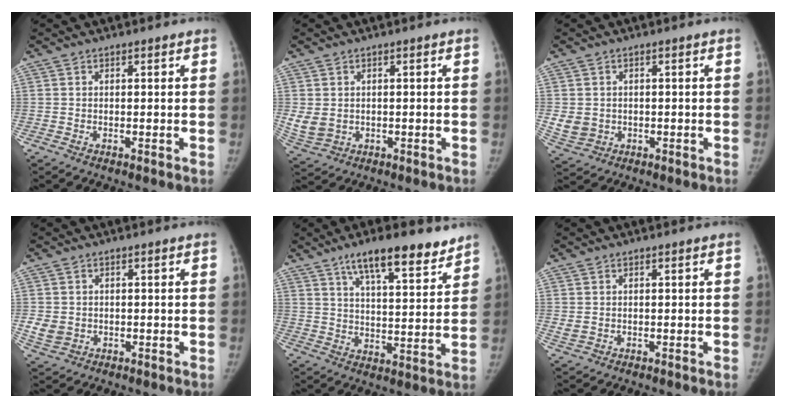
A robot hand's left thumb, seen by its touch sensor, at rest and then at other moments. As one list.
[{"total": 4.3, "force": [0.1, 3.6, 2.4], "torque": [-0.047, -0.007, 0.017]}, {"total": 4.2, "force": [-0.3, 3.8, 1.8], "torque": [-0.028, -0.001, 0.008]}, {"total": 3.9, "force": [-0.5, 3.4, 1.8], "torque": [-0.028, -0.001, -0.001]}, {"total": 13.9, "force": [9.9, 3.9, 9.0], "torque": [-0.111, -0.048, 0.157]}, {"total": 1.3, "force": [-0.1, 1.1, 0.8], "torque": [-0.018, -0.003, 0.004]}]